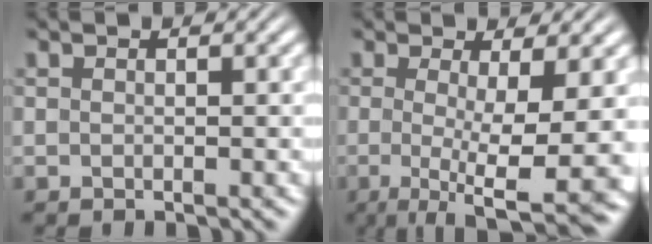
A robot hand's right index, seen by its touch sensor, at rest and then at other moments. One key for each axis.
{"total": 8.7, "fx": -3.9, "fy": 2.6, "fz": 7.3, "tx": -0.117, "ty": -0.047, "tz": -0.036}